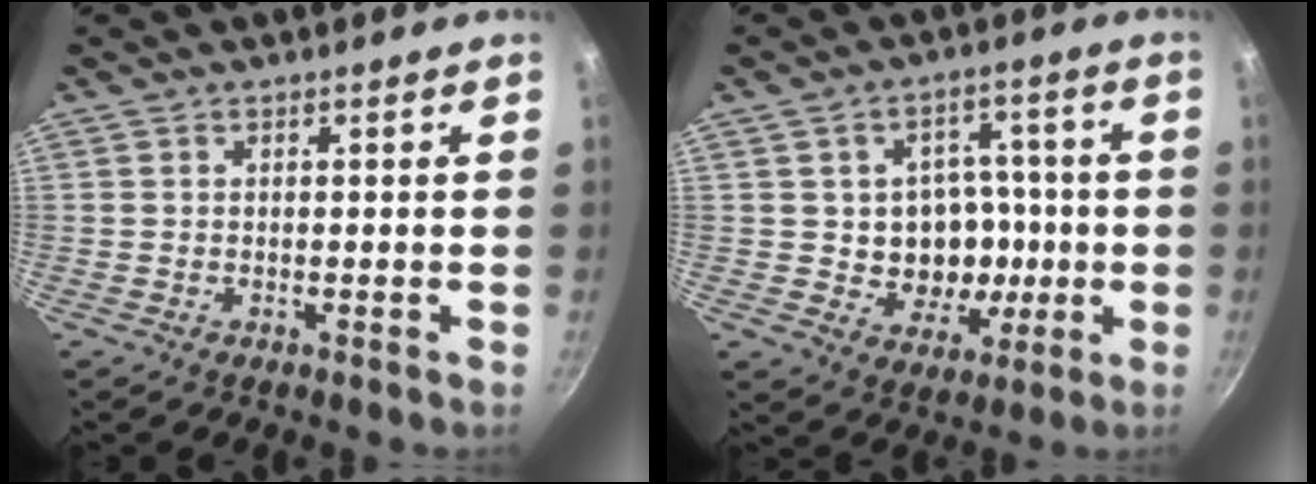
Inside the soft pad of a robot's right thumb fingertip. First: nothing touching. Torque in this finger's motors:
{"motor_torque": [-0.02, 0.03, 0.01, 0.01, 0.04]}